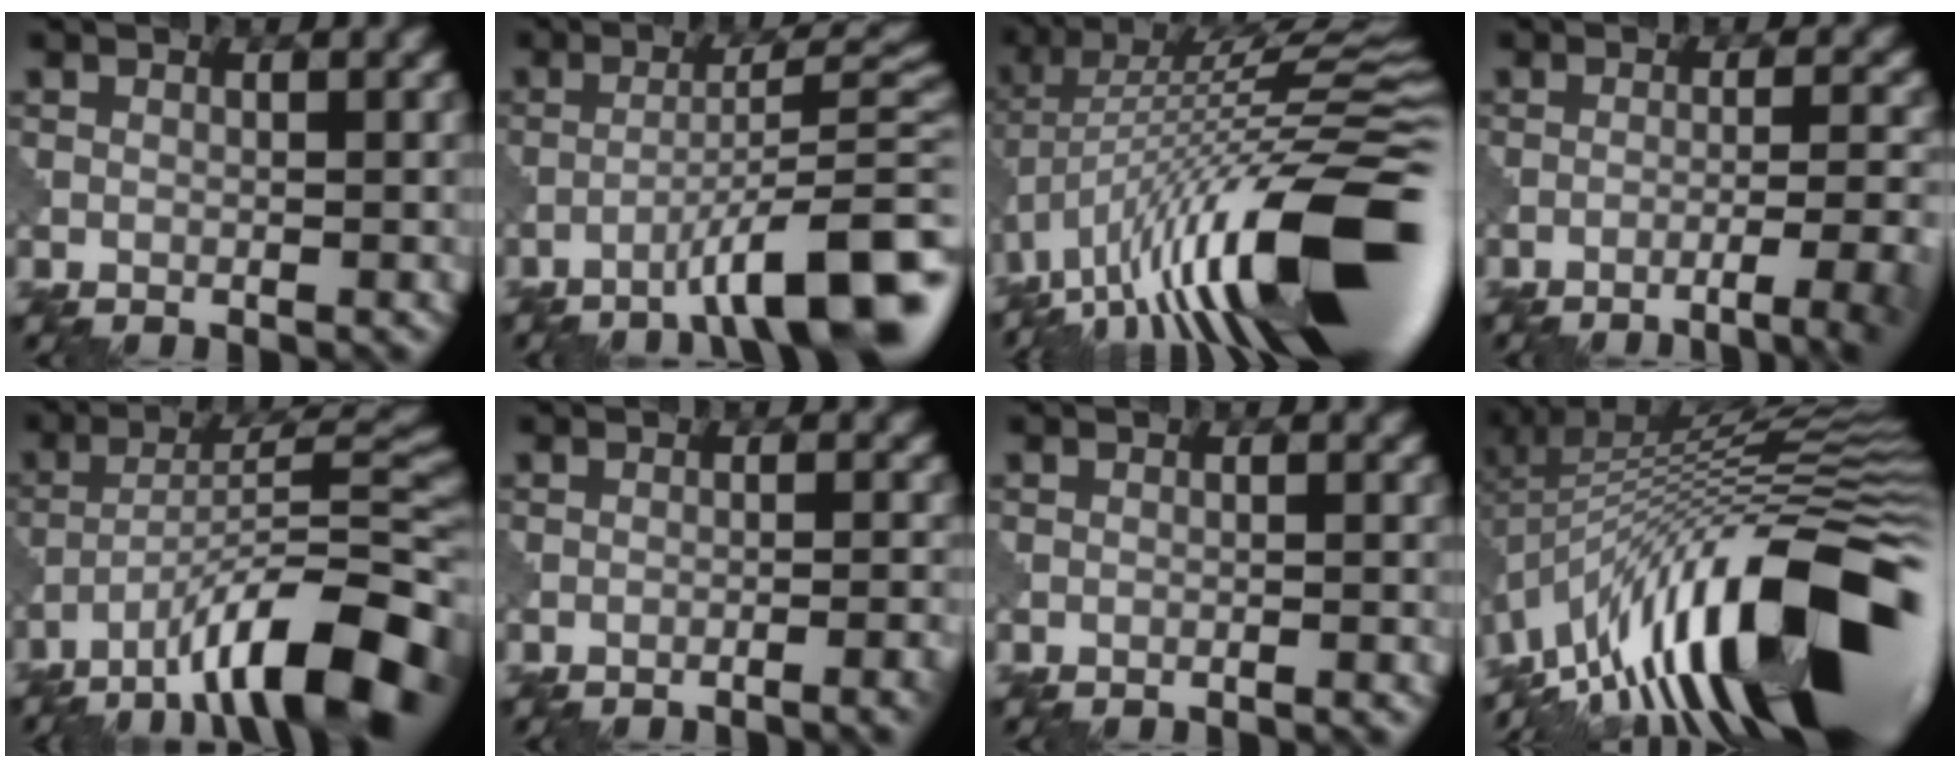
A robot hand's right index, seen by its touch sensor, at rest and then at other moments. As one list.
[{"total": 9.7, "force": [-5.8, 1.4, 7.7], "torque": [-0.100, 0.027, -0.092]}, {"total": 16.1, "force": [-5.9, 4.6, 14.3], "torque": [-0.222, 0.042, -0.119]}, {"total": 6.4, "force": [-4.2, 1.2, 4.6], "torque": [-0.062, 0.006, -0.058]}, {"total": 13.6, "force": [-8.0, 3.6, 10.4], "torque": [-0.161, 0.007, -0.132]}, {"total": 3.5, "force": [-2.5, 0.6, 2.3], "torque": [-0.030, 0.016, -0.046]}, {"total": 1.0, "force": [-0.7, 0.2, 0.6], "torque": [-0.010, 0.002, -0.022]}, {"total": 17.1, "force": [-6.3, 5.7, 14.9], "torque": [-0.207, 0.043, -0.139]}]